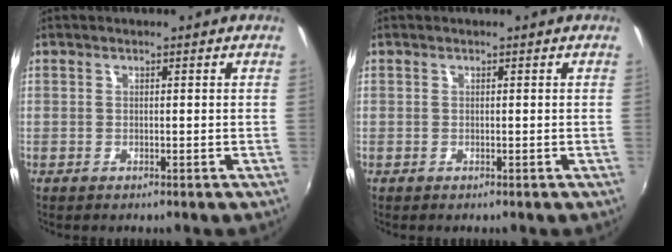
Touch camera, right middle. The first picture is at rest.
{"total": 0.0}